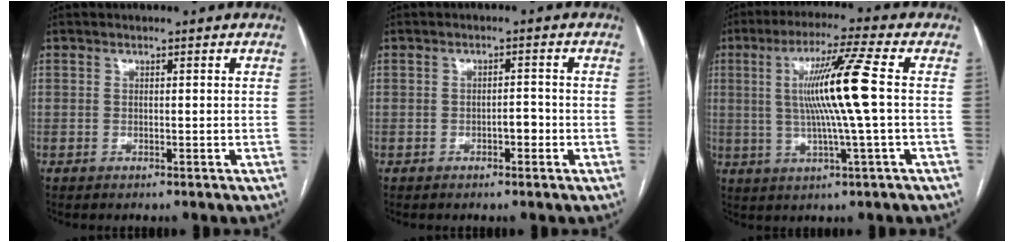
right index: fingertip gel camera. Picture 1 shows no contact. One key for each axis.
{"total": 2.0, "fx": -0.9, "fy": 0.8, "fz": 1.6, "tx": -0.021, "ty": 0.004, "tz": -0.014}
{"total": 11.3, "fx": 0.9, "fy": -1.5, "fz": 11.2, "tx": -0.209, "ty": 0.003, "tz": 0.017}